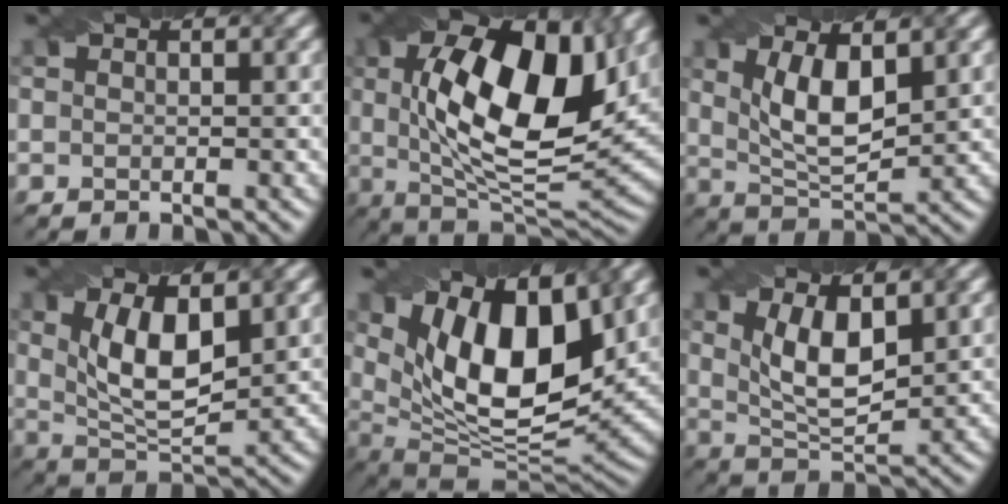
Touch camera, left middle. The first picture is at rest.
{"total": 14.2, "force": [2.9, 6.2, 12.5], "torque": [-0.205, 0.000, 0.044]}
{"total": 5.8, "force": [1.8, 2.3, 4.9], "torque": [-0.101, -0.006, 0.039]}
{"total": 6.7, "force": [1.9, 2.8, 5.8], "torque": [-0.113, -0.004, 0.039]}
{"total": 13.4, "force": [4.9, 6.1, 10.9], "torque": [-0.175, 0.000, 0.082]}
{"total": 5.5, "force": [1.7, 2.3, 4.8], "torque": [-0.098, -0.006, 0.038]}